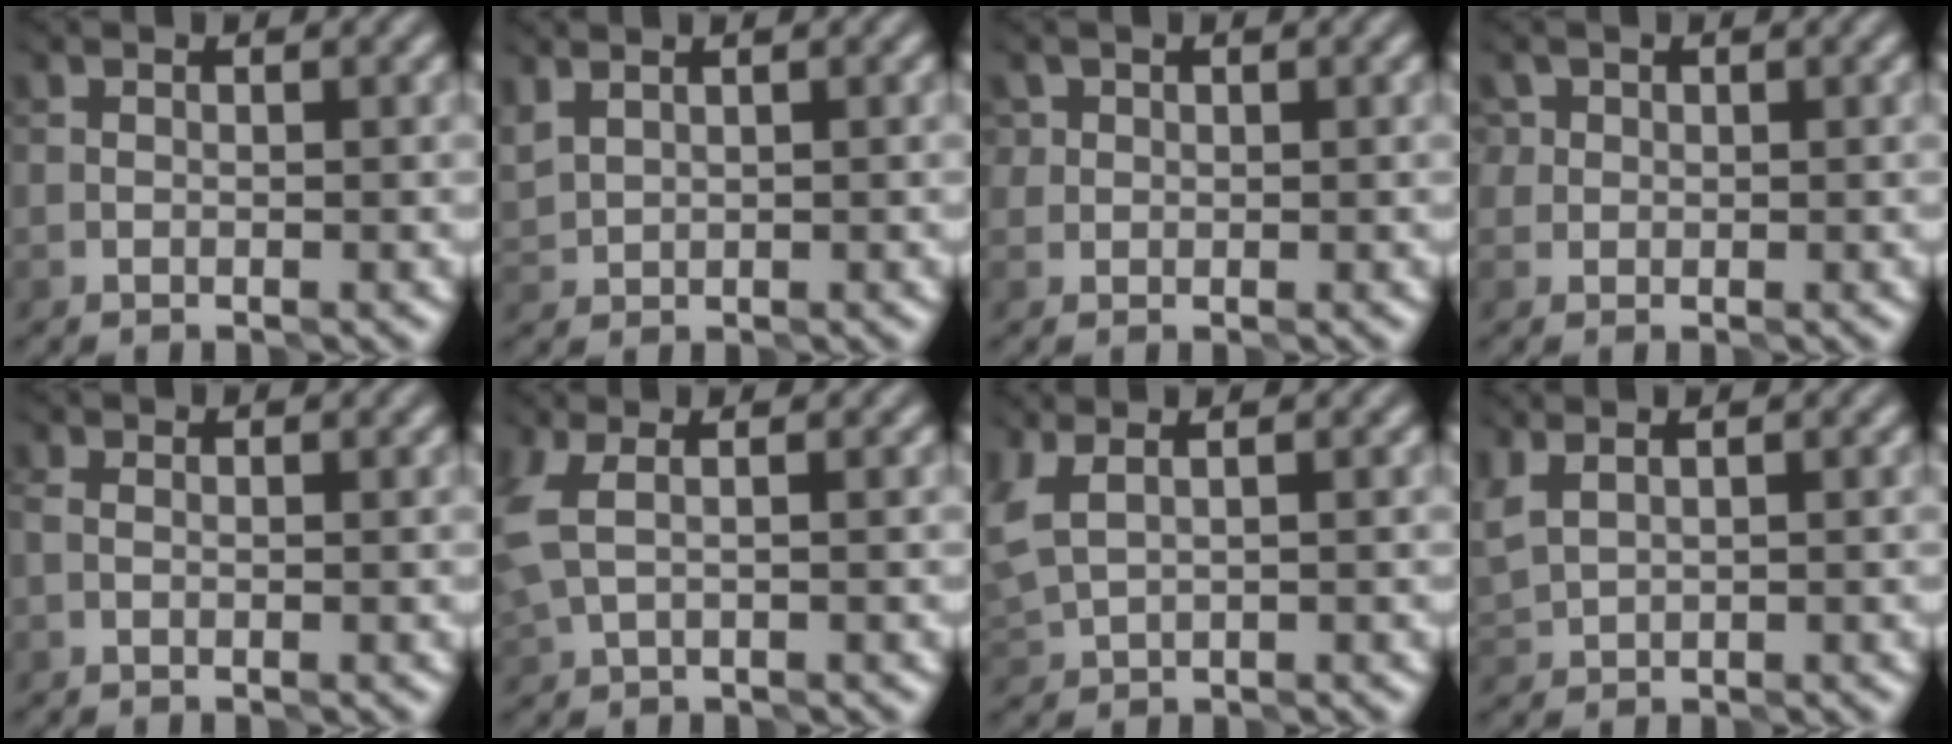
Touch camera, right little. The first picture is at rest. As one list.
[{"total": 2.0, "force": [1.0, 1.4, 1.1], "torque": [-0.038, 0.002, 0.029]}, {"total": 1.2, "force": [0.5, 1.1, 0.1], "torque": [-0.006, 0.003, 0.011]}, {"total": 1.8, "force": [0.7, 1.6, 0.5], "torque": [-0.009, 0.007, 0.014]}, {"total": 0.0}, {"total": 2.5, "force": [0.3, 1.3, 2.1], "torque": [-0.075, 0.000, 0.012]}, {"total": 3.4, "force": [1.2, 2.0, 2.5], "torque": [-0.083, -0.002, 0.040]}, {"total": 2.3, "force": [1.0, 1.4, 1.5], "torque": [-0.051, 0.003, 0.030]}]